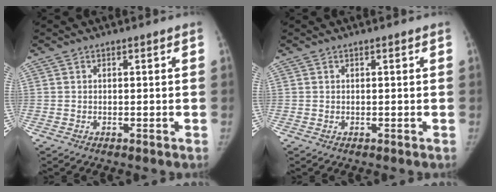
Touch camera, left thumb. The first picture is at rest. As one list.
[{"total": 0.0}]